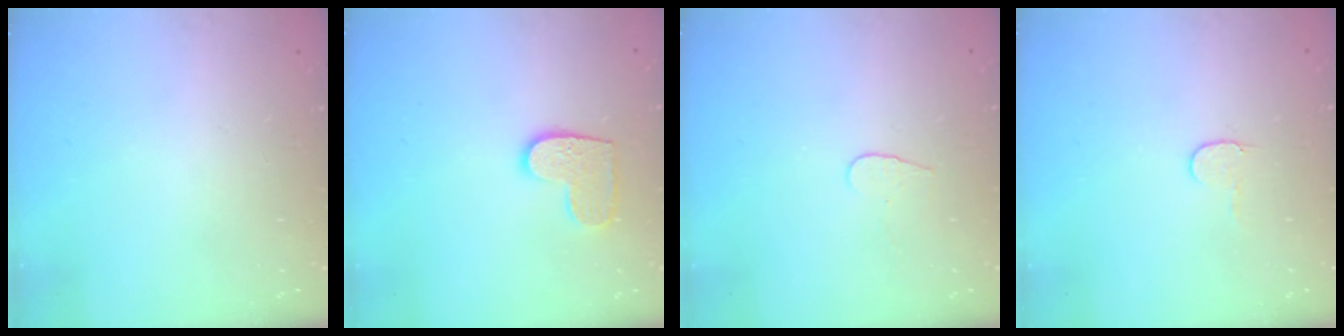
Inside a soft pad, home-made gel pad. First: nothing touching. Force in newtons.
{"total": 8.6, "press": 8.6, "slide": 0.3}
{"total": 4.0, "press": 4.0, "slide": 0.4}
{"total": 3.6, "press": 3.6, "slide": 0.4}